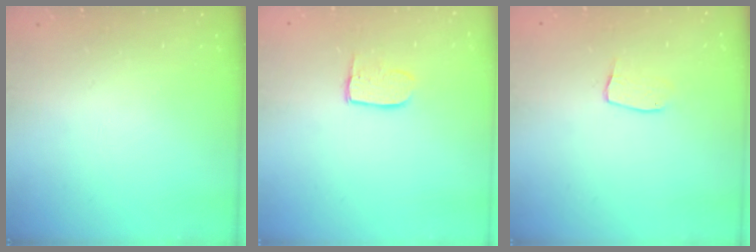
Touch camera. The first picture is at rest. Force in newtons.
{"total": 6.7, "press": 6.7, "slide": 0.2}
{"total": 5.9, "press": 5.9, "slide": 0.3}